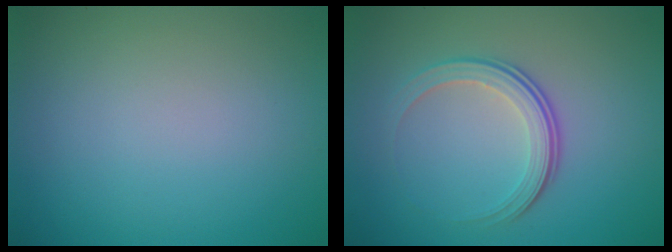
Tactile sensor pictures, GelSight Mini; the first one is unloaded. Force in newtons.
{"total": 3.6, "press": 2.4, "slide": 2.7}